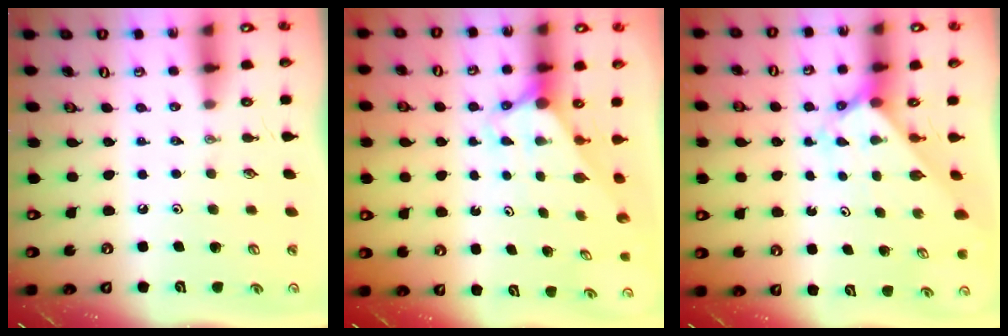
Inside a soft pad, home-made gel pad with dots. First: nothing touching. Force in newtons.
{"total": 2.8, "press": 2.8, "slide": 0.0}
{"total": 2.1, "press": 2.1, "slide": 0.3}